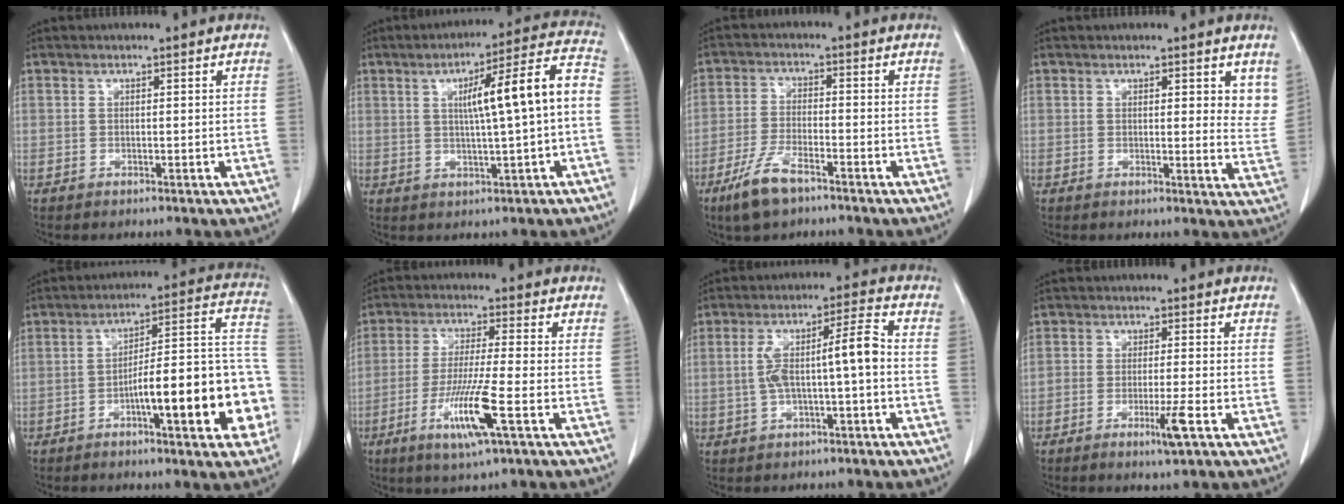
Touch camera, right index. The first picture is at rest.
{"total": 12.1, "force": [0.4, 0.2, 12.1], "torque": [-0.173, 0.025, 0.004]}
{"total": 6.8, "force": [-4.6, 1.9, 4.6], "torque": [-0.102, -0.008, -0.085]}
{"total": 5.0, "force": [3.2, 1.6, 3.5], "torque": [-0.031, -0.020, 0.026]}
{"total": 18.0, "force": [-5.8, 3.0, 16.8], "torque": [-0.182, 0.036, -0.078]}
{"total": 9.8, "force": [-3.9, -0.3, 9.0], "torque": [-0.177, -0.019, -0.076]}
{"total": 8.1, "force": [-0.6, 1.0, 8.0], "torque": [-0.151, 0.034, -0.010]}
{"total": 4.4, "force": [-2.2, 0.0, 3.9], "torque": [-0.066, -0.008, -0.040]}